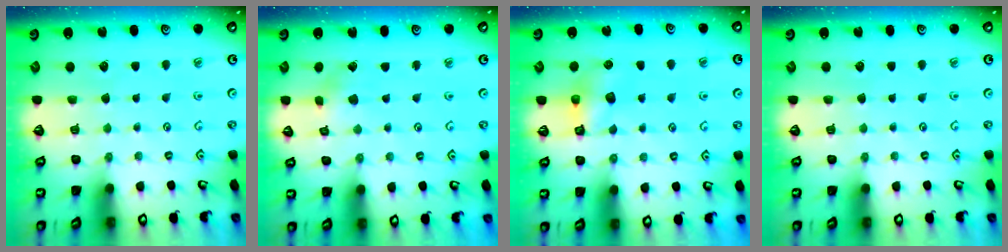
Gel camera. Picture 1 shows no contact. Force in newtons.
{"total": 2.1, "press": 2.1, "slide": 0.2}
{"total": 6.6, "press": 6.6, "slide": 0.3}
{"total": 0.0}